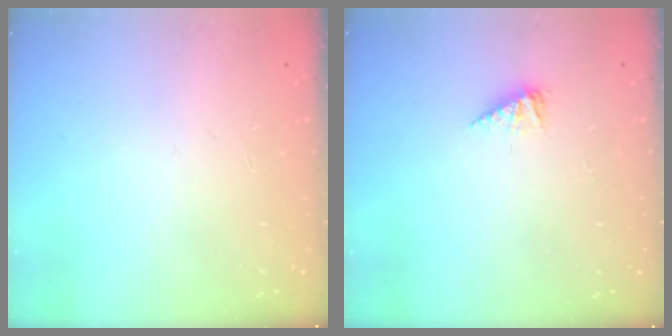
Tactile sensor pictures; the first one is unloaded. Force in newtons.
{"total": 2.5, "press": 2.5, "slide": 0.4}